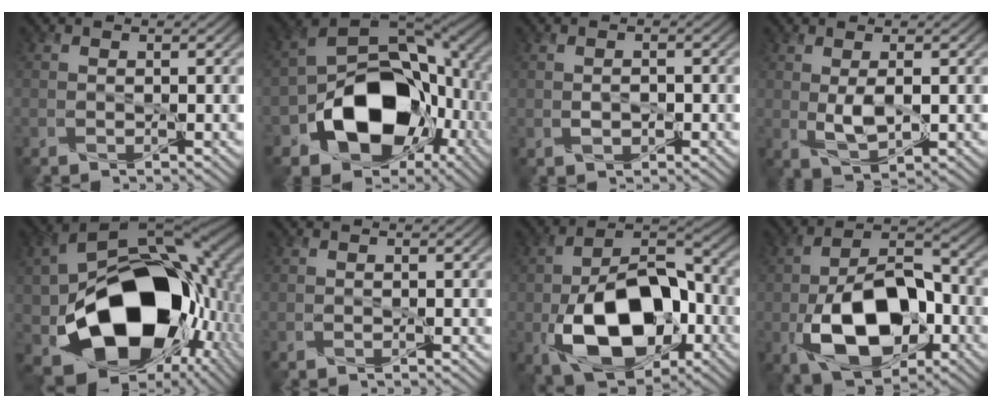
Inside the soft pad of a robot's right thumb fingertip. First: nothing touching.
{"total": 16.1, "force": [-5.4, 11.2, 10.3], "torque": [-0.161, -0.033, -0.093]}
{"total": 1.2, "force": [-0.4, 0.8, 0.8], "torque": [-0.023, -0.005, -0.004]}
{"total": 3.6, "force": [0.1, 1.6, 3.3], "torque": [-0.076, -0.004, 0.013]}
{"total": 21.2, "force": [-3.5, 14.8, 14.8], "torque": [-0.283, -0.037, -0.034]}
{"total": 0.0}
{"total": 15.5, "force": [-5.0, 9.1, 11.5], "torque": [-0.206, -0.015, -0.088]}
{"total": 13.8, "force": [-4.4, 7.9, 10.4], "torque": [-0.204, -0.013, -0.076]}